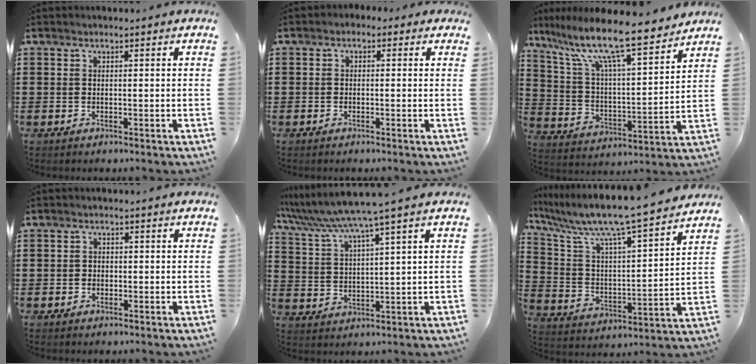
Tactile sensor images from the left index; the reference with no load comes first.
{"total": 1.1, "force": [-0.5, 0.8, 0.4], "torque": [-0.009, 0.005, -0.013]}
{"total": 11.7, "force": [9.8, 0.6, 6.4], "torque": [-0.160, -0.063, 0.163]}
{"total": 1.1, "force": [-0.4, 0.9, 0.3], "torque": [-0.008, 0.004, -0.010]}
{"total": 6.4, "force": [5.0, -0.9, 3.9], "torque": [-0.093, -0.032, 0.082]}
{"total": 9.5, "force": [8.2, -0.1, 4.9], "torque": [-0.129, -0.063, 0.130]}